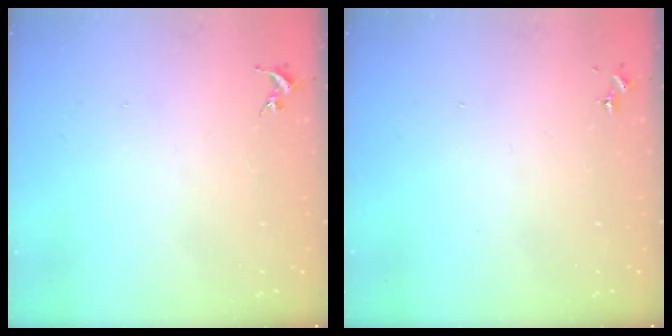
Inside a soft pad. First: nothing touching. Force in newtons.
{"total": 0.0}